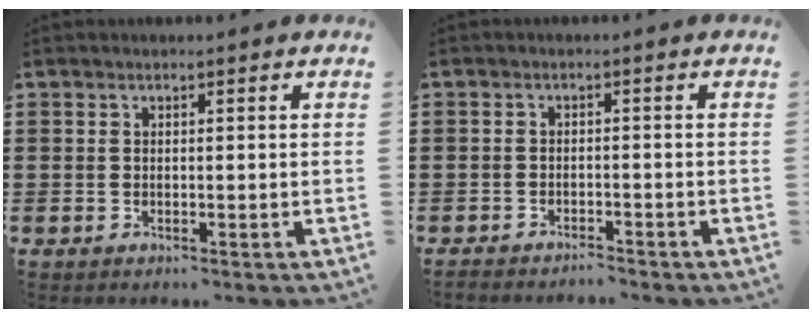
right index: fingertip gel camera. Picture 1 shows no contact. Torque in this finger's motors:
{"motor_torque": [-0.68, 0.18, -0.73, -0.21]}